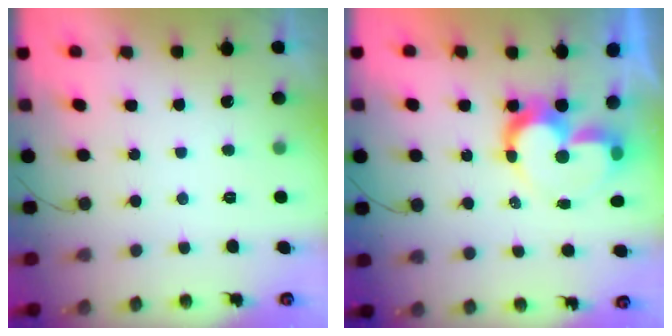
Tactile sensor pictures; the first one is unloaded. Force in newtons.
{"total": 10.7, "press": 10.7, "slide": 1.2}